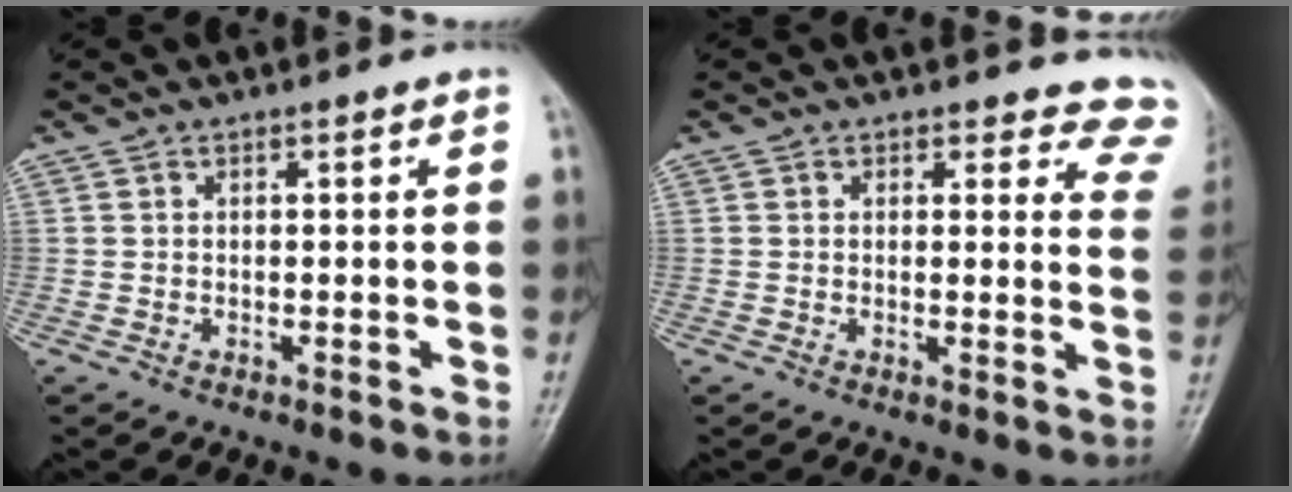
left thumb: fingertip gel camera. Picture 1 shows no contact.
{"total": 9.6, "force": [9.0, 3.4, 0.5], "torque": [0.057, -0.063, 0.057]}